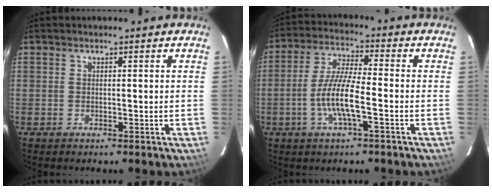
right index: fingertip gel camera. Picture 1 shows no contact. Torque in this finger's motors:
{"motor_torque": [1.52, -0.45, 0.81, 0.19]}